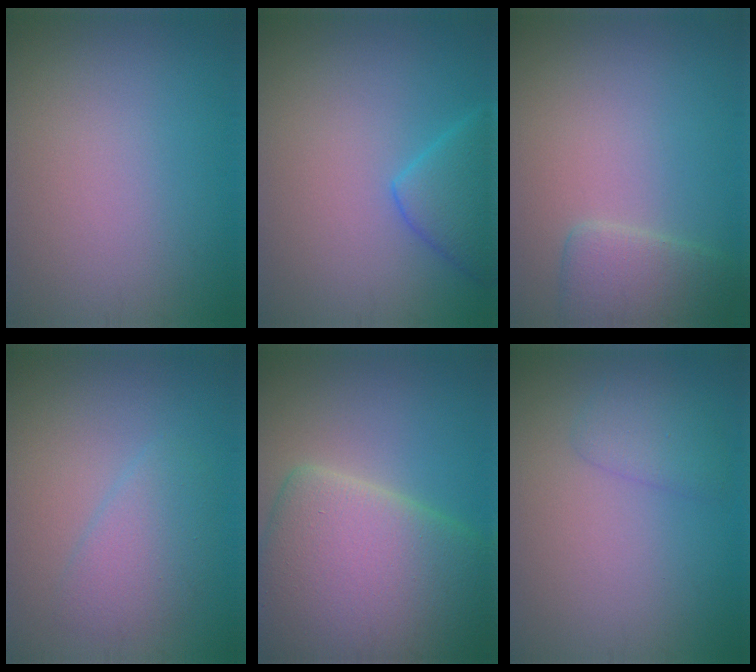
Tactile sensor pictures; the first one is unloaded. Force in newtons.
{"total": 3.4, "press": 3.4, "slide": 0.3}
{"total": 2.9, "press": 2.9, "slide": 0.3}
{"total": 2.8, "press": 2.7, "slide": 0.2}
{"total": 11.6, "press": 11.5, "slide": 0.9}
{"total": 1.8, "press": 1.8, "slide": 0.0}